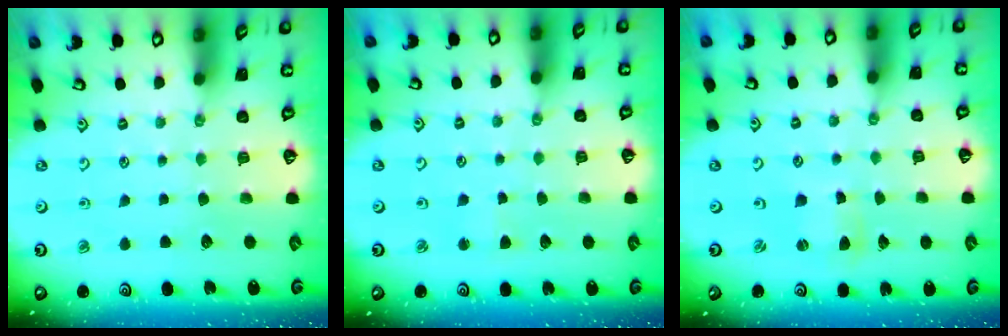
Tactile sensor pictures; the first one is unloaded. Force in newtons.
{"total": 1.8, "press": 1.7, "slide": 0.3}
{"total": 2.3, "press": 2.3, "slide": 0.3}